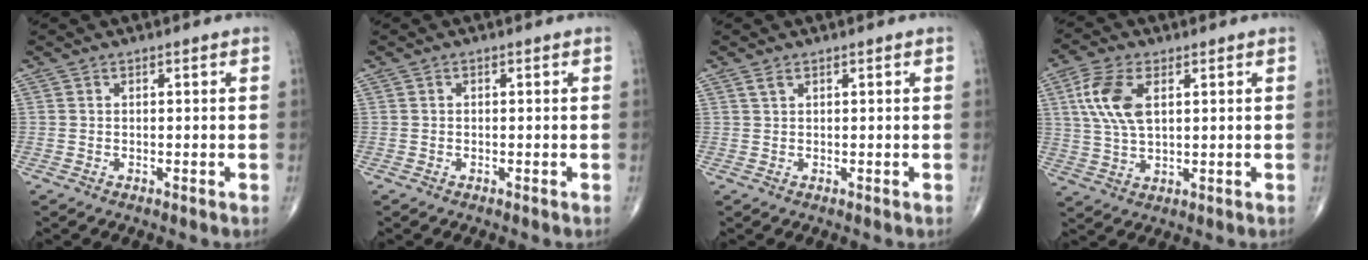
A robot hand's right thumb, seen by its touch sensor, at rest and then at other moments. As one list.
[{"total": 0.0}, {"total": 1.1, "force": [0.7, 0.4, 0.7], "torque": [-0.012, 0.004, 0.017]}, {"total": 9.8, "force": [2.8, 5.0, 7.9], "torque": [-0.172, -0.002, 0.056]}]